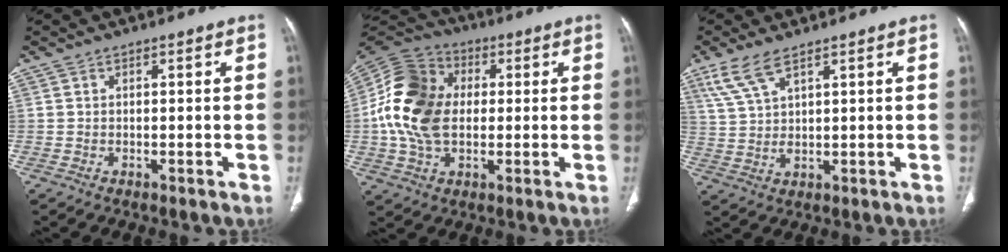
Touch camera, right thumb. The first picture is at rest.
{"total": 17.5, "force": [0.8, 12.4, 12.3], "torque": [-0.233, 0.019, 0.009]}
{"total": 6.5, "force": [4.2, 1.9, 4.6], "torque": [-0.105, -0.008, 0.095]}